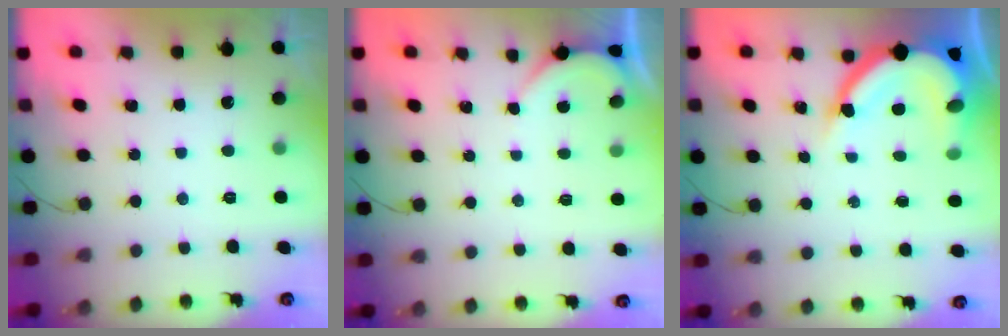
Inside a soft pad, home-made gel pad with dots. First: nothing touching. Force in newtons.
{"total": 1.9, "press": 1.9, "slide": 0.2}
{"total": 14.3, "press": 14.2, "slide": 1.5}